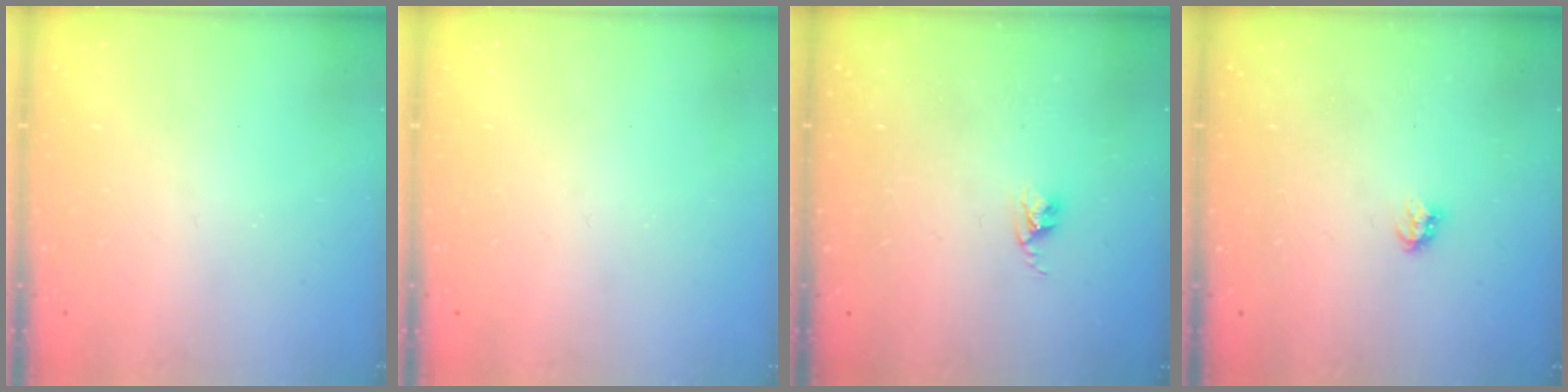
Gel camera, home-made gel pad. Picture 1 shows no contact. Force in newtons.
{"total": 0.0}
{"total": 2.4, "press": 2.4, "slide": 0.3}
{"total": 2.8, "press": 2.8, "slide": 0.5}